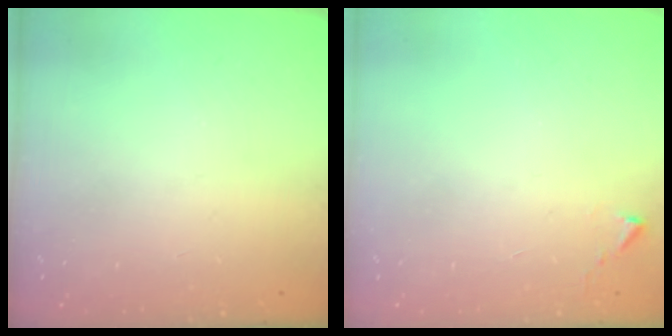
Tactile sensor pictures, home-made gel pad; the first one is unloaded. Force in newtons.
{"total": 2.7, "press": 2.7, "slide": 0.5}